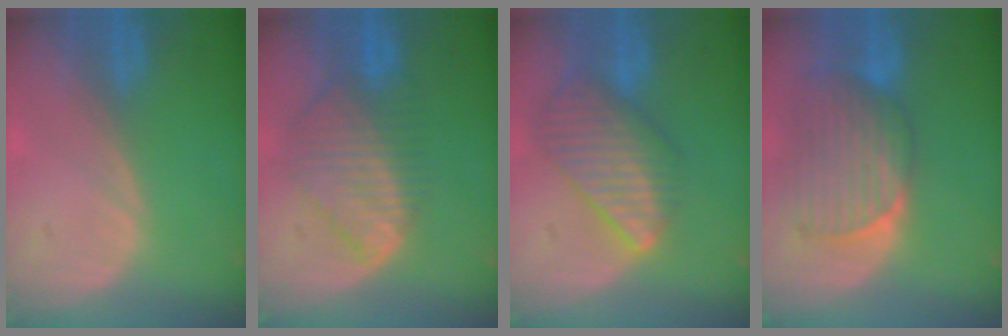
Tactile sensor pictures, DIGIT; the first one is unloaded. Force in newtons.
{"total": 8.7, "press": 7.7, "slide": 4.1}
{"total": 9.4, "press": 8.2, "slide": 4.6}
{"total": 9.1, "press": 8.4, "slide": 3.5}